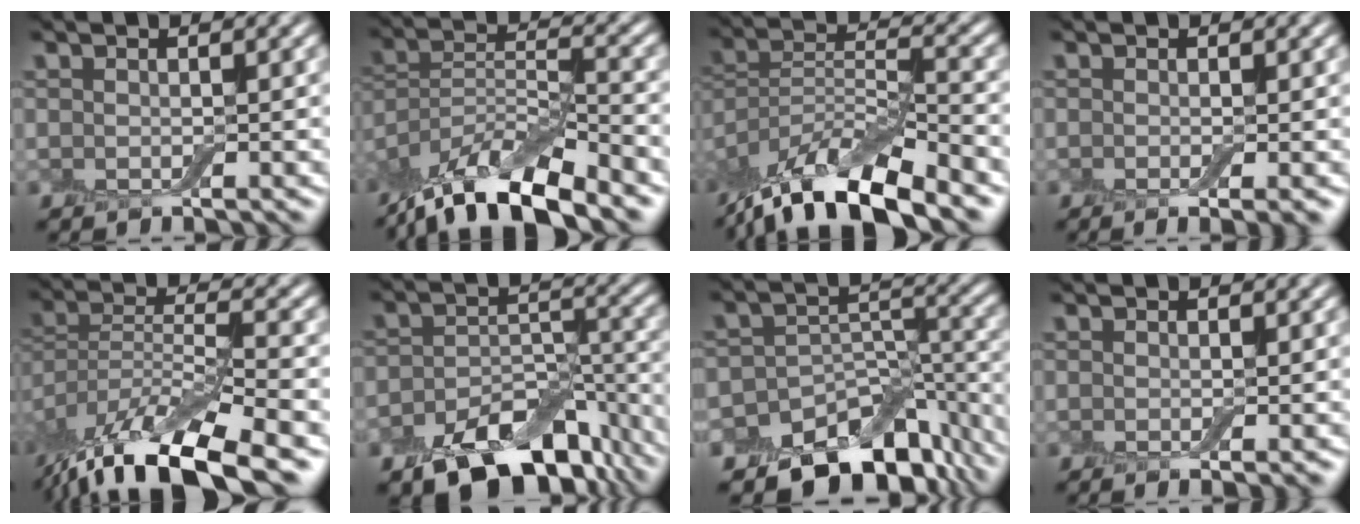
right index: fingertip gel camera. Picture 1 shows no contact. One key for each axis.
{"total": 11.0, "fx": -8.3, "fy": 3.1, "fz": 6.5, "tx": -0.117, "ty": 0.005, "tz": -0.160}
{"total": 12.0, "fx": -8.7, "fy": 3.4, "fz": 7.6, "tx": -0.142, "ty": 0.007, "tz": -0.164}
{"total": 2.5, "fx": -0.7, "fy": 0.7, "fz": 2.3, "tx": -0.029, "ty": -0.009, "tz": -0.011}
{"total": 13.5, "fx": -9.5, "fy": 3.4, "fz": 9.0, "tx": -0.170, "ty": 0.002, "tz": -0.172}
{"total": 11.1, "fx": -7.2, "fy": 6.1, "fz": 5.9, "tx": -0.099, "ty": -0.018, "tz": -0.108}
{"total": 11.0, "fx": -7.9, "fy": 6.2, "fz": 4.6, "tx": -0.063, "ty": -0.001, "tz": -0.119}
{"total": 1.1, "fx": -0.1, "fy": 0.1, "fz": 1.0, "tx": -0.016, "ty": -0.006, "tz": -0.003}